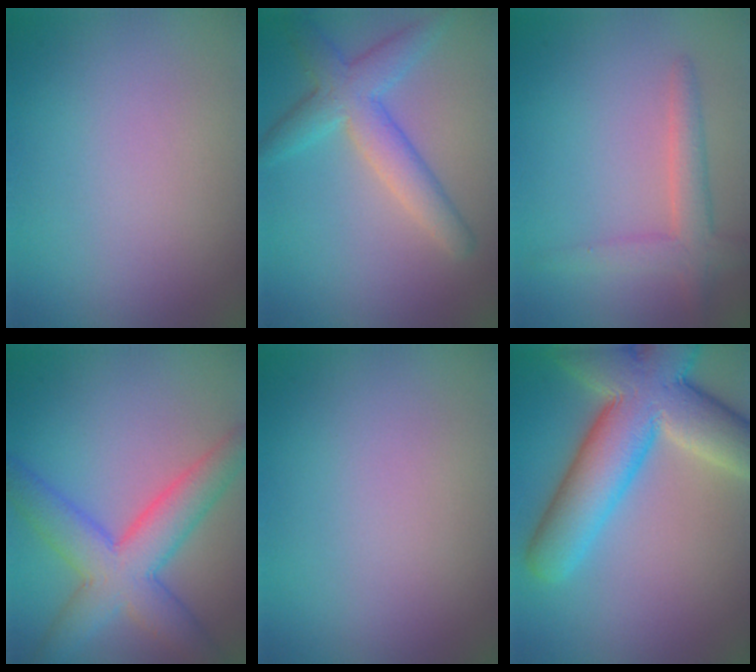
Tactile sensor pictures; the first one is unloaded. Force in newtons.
{"total": 4.3, "press": 4.3, "slide": 0.1}
{"total": 2.7, "press": 2.7, "slide": 0.2}
{"total": 6.8, "press": 6.8, "slide": 0.4}
{"total": 0.0}
{"total": 10.9, "press": 10.9, "slide": 0.8}